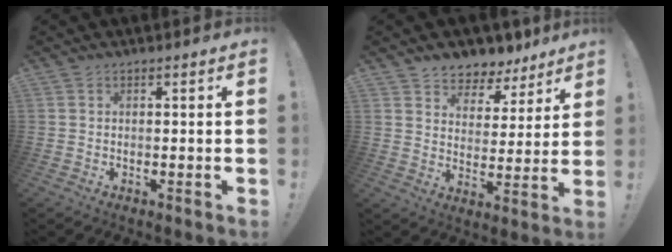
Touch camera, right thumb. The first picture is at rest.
{"total": 6.6, "force": [5.2, 4.0, 0.8], "torque": [-0.005, -0.053, 0.099]}